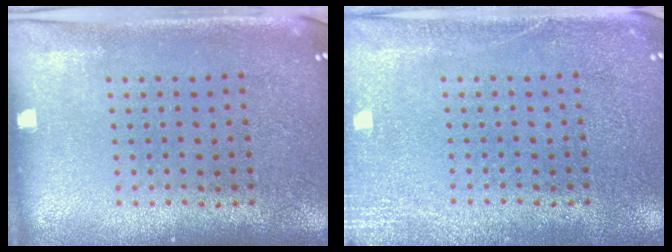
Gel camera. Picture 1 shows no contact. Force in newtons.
{"total": 2.5, "press": 2.4, "slide": 0.3}